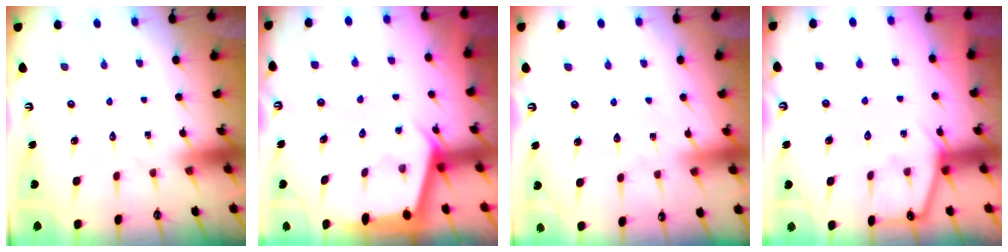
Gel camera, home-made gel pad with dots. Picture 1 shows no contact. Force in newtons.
{"total": 2.9, "press": 2.8, "slide": 0.4}
{"total": 4.7, "press": 4.7, "slide": 0.6}
{"total": 4.5, "press": 4.5, "slide": 0.6}